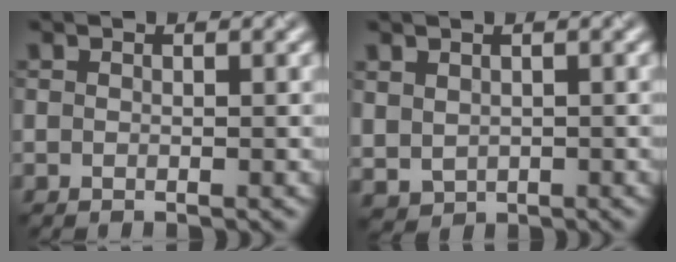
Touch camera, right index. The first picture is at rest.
{"total": 1.7, "force": [0.7, 1.4, 0.7], "torque": [-0.017, -0.005, 0.019]}